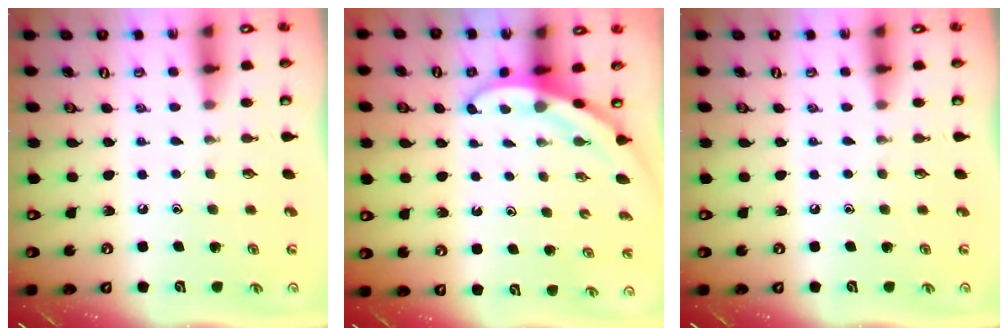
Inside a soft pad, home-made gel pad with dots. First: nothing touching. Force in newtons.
{"total": 3.4, "press": 3.4, "slide": 0.1}
{"total": 0.0}